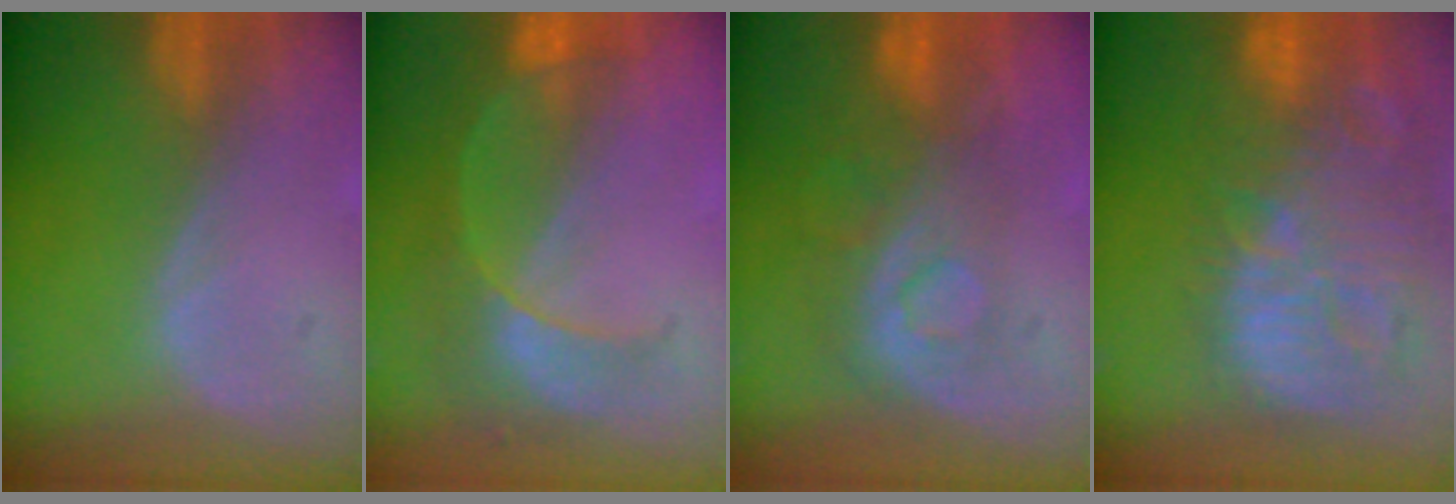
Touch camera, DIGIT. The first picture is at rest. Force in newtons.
{"total": 7.9, "press": 6.9, "slide": 3.8}
{"total": 7.9, "press": 7.4, "slide": 2.7}
{"total": 14.5, "press": 12.5, "slide": 7.3}